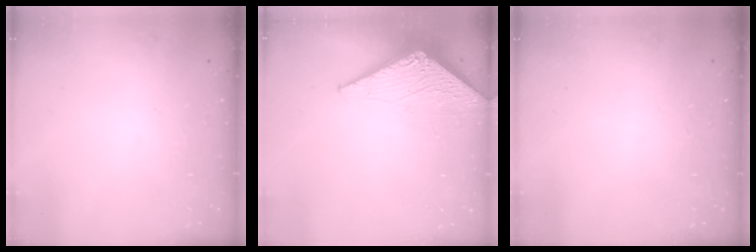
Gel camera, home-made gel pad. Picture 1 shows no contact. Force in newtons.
{"total": 3.1, "press": 3.1, "slide": 0.2}
{"total": 0.0}